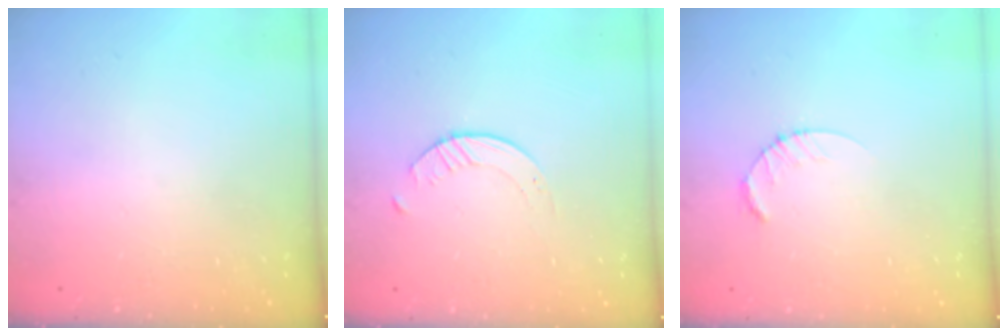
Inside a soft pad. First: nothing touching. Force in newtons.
{"total": 1.6, "press": 1.6, "slide": 0.3}
{"total": 2.6, "press": 2.6, "slide": 0.4}